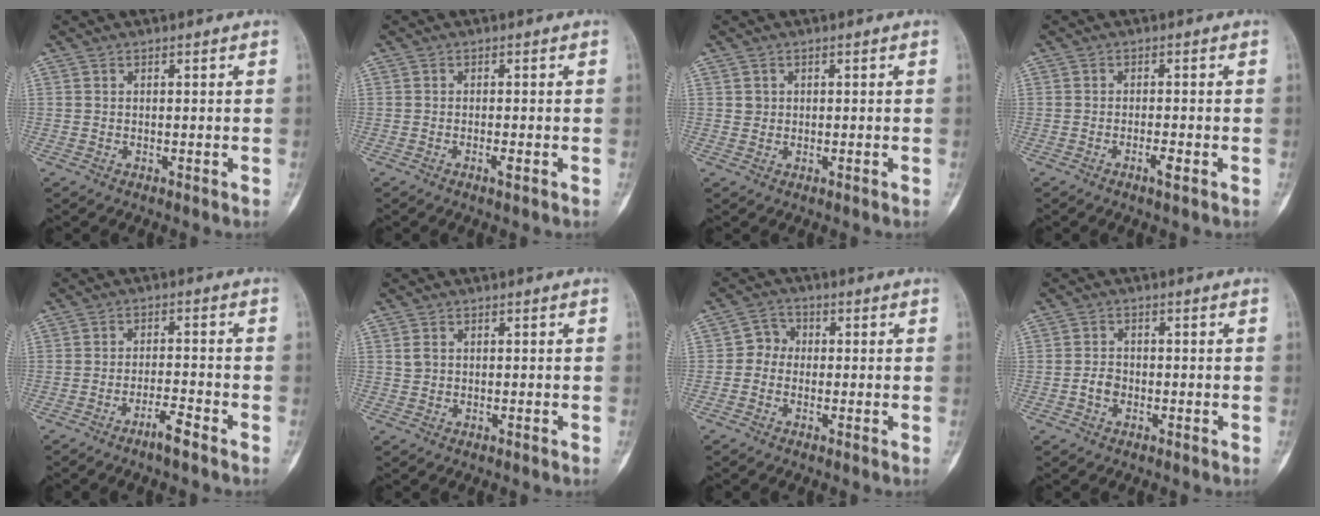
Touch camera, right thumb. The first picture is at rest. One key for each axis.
{"total": 1.2, "fx": -0.6, "fy": 0.2, "fz": 1.1, "tx": -0.018, "ty": 0.001, "tz": -0.011}
{"total": 1.1, "fx": 0.3, "fy": 1.1, "fz": 0.2, "tx": 0.006, "ty": 0.002, "tz": 0.004}
{"total": 2.0, "fx": -1.0, "fy": 0.3, "fz": 1.7, "tx": -0.030, "ty": 0.003, "tz": -0.020}
{"total": 4.0, "fx": -2.9, "fy": 0.3, "fz": 2.7, "tx": -0.051, "ty": 0.019, "tz": -0.054}
{"total": 1.3, "fx": 0.3, "fy": 1.0, "fz": 0.8, "tx": -0.012, "ty": 0.003, "tz": 0.007}
{"total": 3.6, "fx": -0.5, "fy": 3.2, "fz": 1.6, "tx": -0.002, "ty": 0.011, "tz": -0.025}
{"total": 2.5, "fx": -0.9, "fy": 1.9, "fz": 1.5, "tx": -0.020, "ty": 0.010, "tz": -0.019}